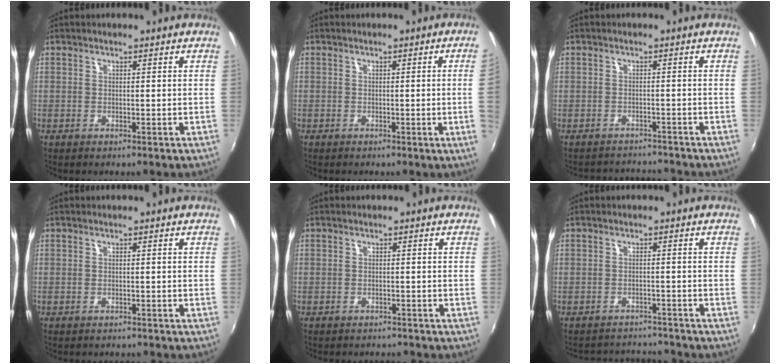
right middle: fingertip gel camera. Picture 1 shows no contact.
{"total": 3.0, "force": [0.0, -1.7, 2.5], "torque": [-0.041, -0.012, 0.006]}
{"total": 5.3, "force": [-4.8, 2.3, 0.3], "torque": [-0.013, 0.018, -0.072]}
{"total": 2.5, "force": [-2.4, 0.7, 0.6], "torque": [-0.015, -0.011, -0.034]}
{"total": 4.1, "force": [-3.9, 1.1, 0.9], "torque": [-0.026, -0.009, -0.055]}
{"total": 6.8, "force": [-6.2, 2.8, 0.4], "torque": [-0.017, 0.028, -0.087]}